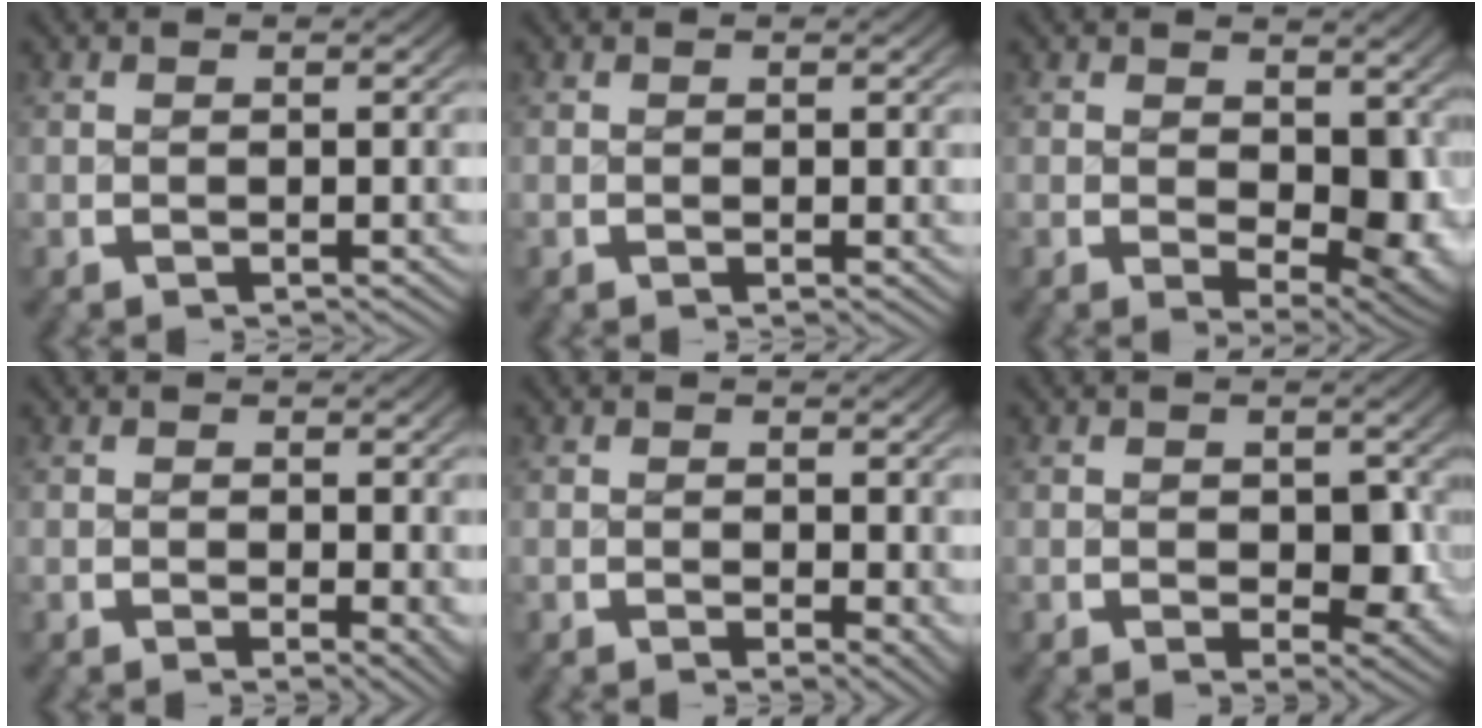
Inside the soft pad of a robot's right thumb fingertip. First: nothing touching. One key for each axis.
{"total": 0.0}
{"total": 7.1, "fx": 0.8, "fy": 4.5, "fz": 5.4, "tx": -0.080, "ty": -0.043, "tz": 0.038}
{"total": 1.8, "fx": 0.3, "fy": 0.8, "fz": 1.6, "tx": -0.009, "ty": -0.005, "tz": 0.006}
{"total": 1.8, "fx": 0.4, "fy": 0.9, "fz": 1.5, "tx": -0.006, "ty": -0.006, "tz": 0.007}
{"total": 4.4, "fx": 0.2, "fy": 3.1, "fz": 3.1, "tx": -0.046, "ty": -0.029, "tz": 0.018}